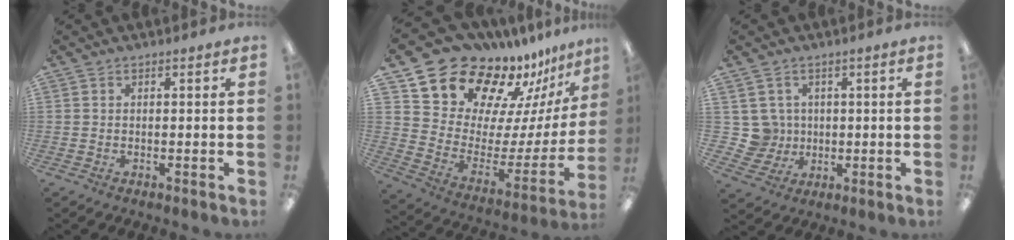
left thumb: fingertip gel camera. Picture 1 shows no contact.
{"total": 19.1, "force": [16.7, 8.2, 4.5], "torque": [-0.083, -0.139, 0.304]}
{"total": 6.7, "force": [2.0, 6.4, 0.6], "torque": [-0.030, -0.001, 0.044]}